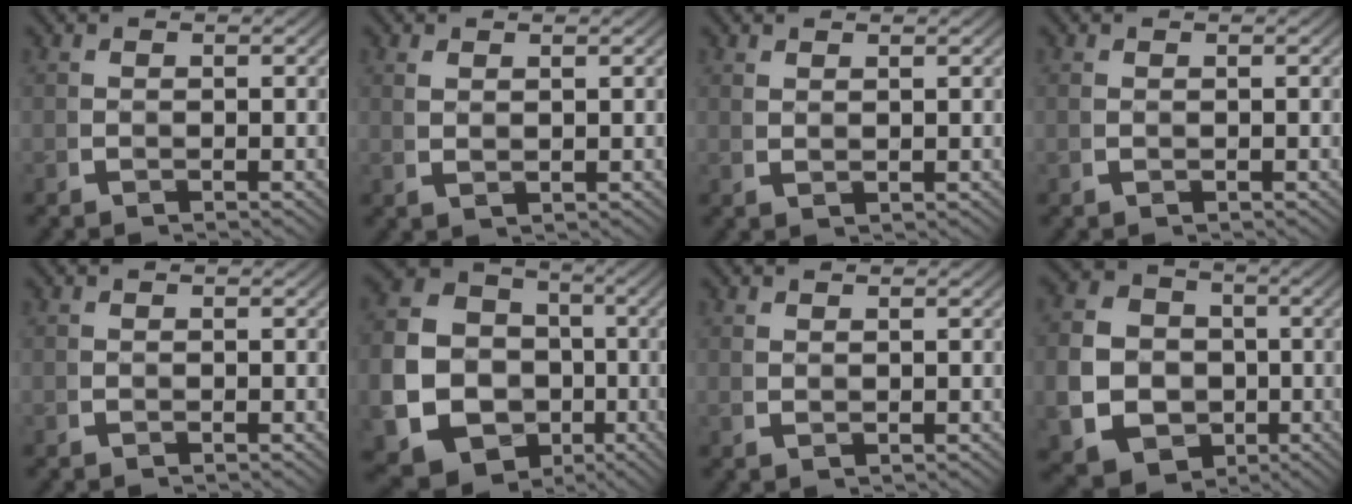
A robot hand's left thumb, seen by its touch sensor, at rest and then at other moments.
{"total": 1.0, "force": [0.8, -0.1, 0.4], "torque": [-0.002, 0.006, 0.021]}
{"total": 1.0, "force": [0.9, -0.4, 0.1], "torque": [0.005, 0.008, 0.022]}
{"total": 0.0}
{"total": 0.0}
{"total": 17.5, "force": [-4.7, 15.2, 7.1], "torque": [-0.189, -0.070, -0.073]}
{"total": 0.7, "force": [0.6, -0.3, 0.1], "torque": [0.001, 0.006, 0.015]}
{"total": 13.5, "force": [-3.6, 11.7, 5.6], "torque": [-0.140, -0.048, -0.058]}